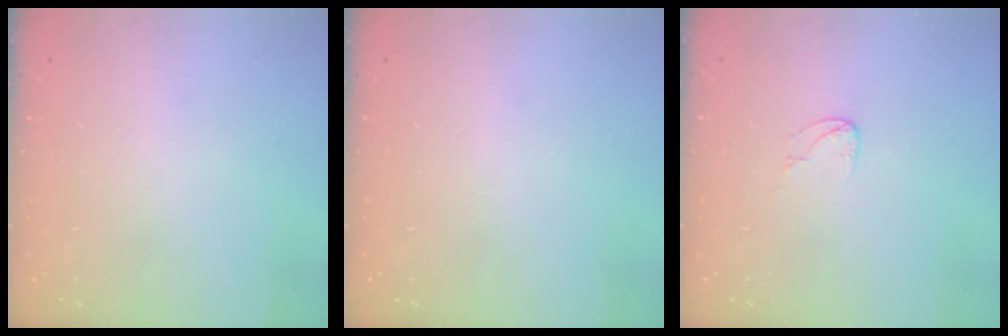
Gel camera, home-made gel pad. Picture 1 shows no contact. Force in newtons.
{"total": 0.0}
{"total": 3.9, "press": 3.8, "slide": 0.2}